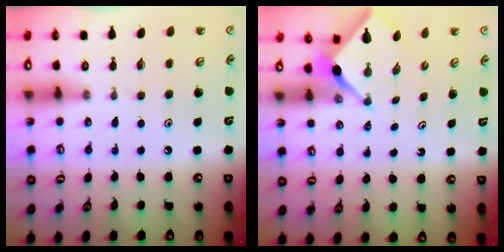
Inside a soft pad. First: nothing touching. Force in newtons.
{"total": 2.3, "press": 2.3, "slide": 0.2}